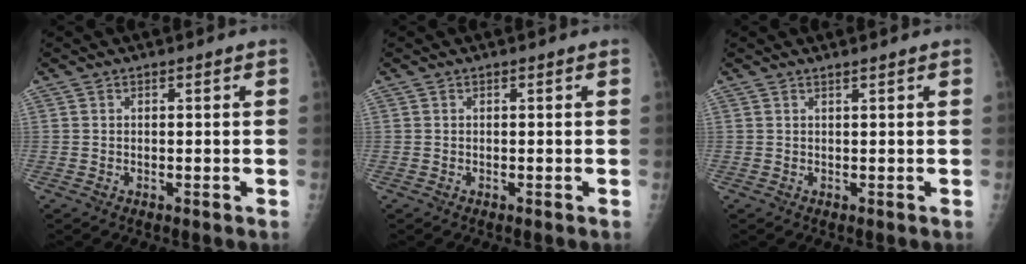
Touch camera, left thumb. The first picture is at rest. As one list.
[{"total": 0.0}, {"total": 0.5, "force": [0.5, 0.1, 0.2], "torque": [-0.005, -0.003, 0.008]}]